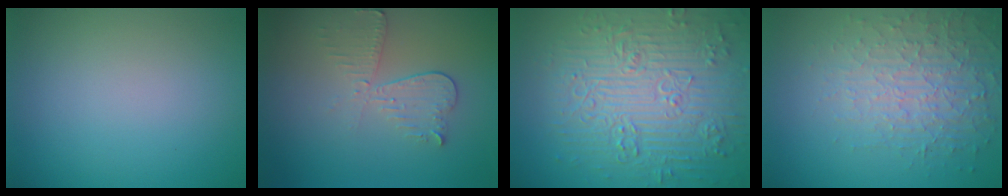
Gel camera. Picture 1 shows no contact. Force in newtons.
{"total": 3.0, "press": 2.7, "slide": 1.4}
{"total": 9.2, "press": 6.8, "slide": 6.2}
{"total": 3.9, "press": 3.9, "slide": 0.3}